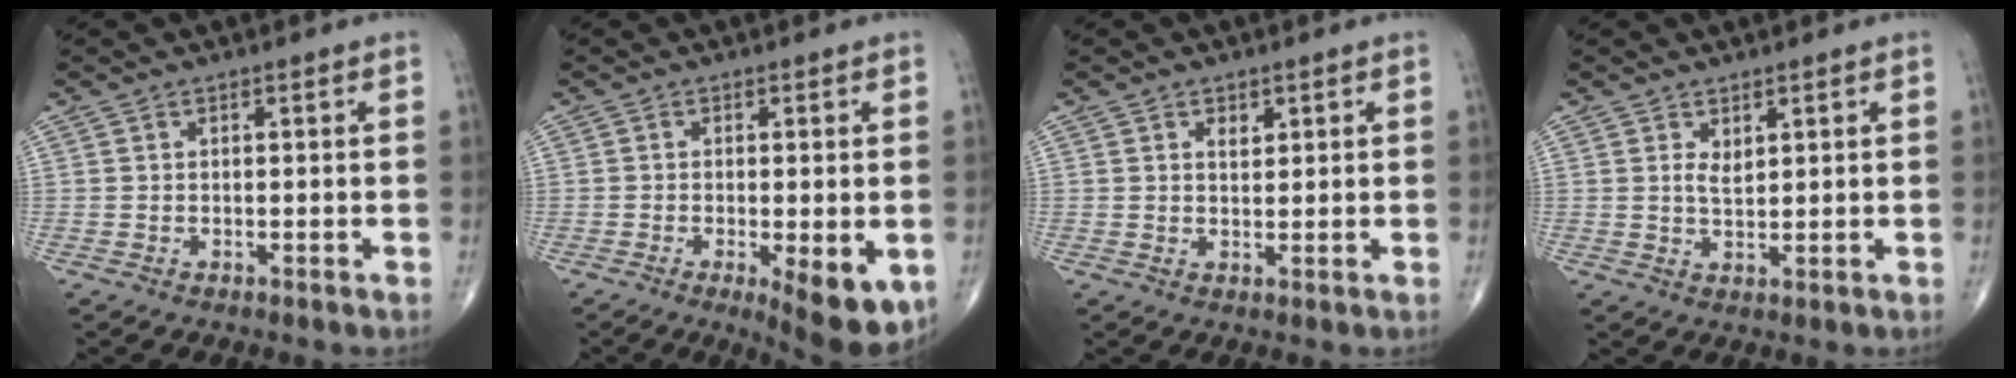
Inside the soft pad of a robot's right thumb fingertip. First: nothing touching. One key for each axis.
{"total": 9.5, "fx": -3.1, "fy": 3.0, "fz": 8.4, "tx": -0.113, "ty": -0.019, "tz": -0.040}
{"total": 2.3, "fx": 1.2, "fy": 1.4, "fz": 1.3, "tx": -0.010, "ty": -0.008, "tz": 0.021}
{"total": 2.4, "fx": 1.3, "fy": 1.2, "fz": 1.6, "tx": -0.022, "ty": -0.013, "tz": 0.028}